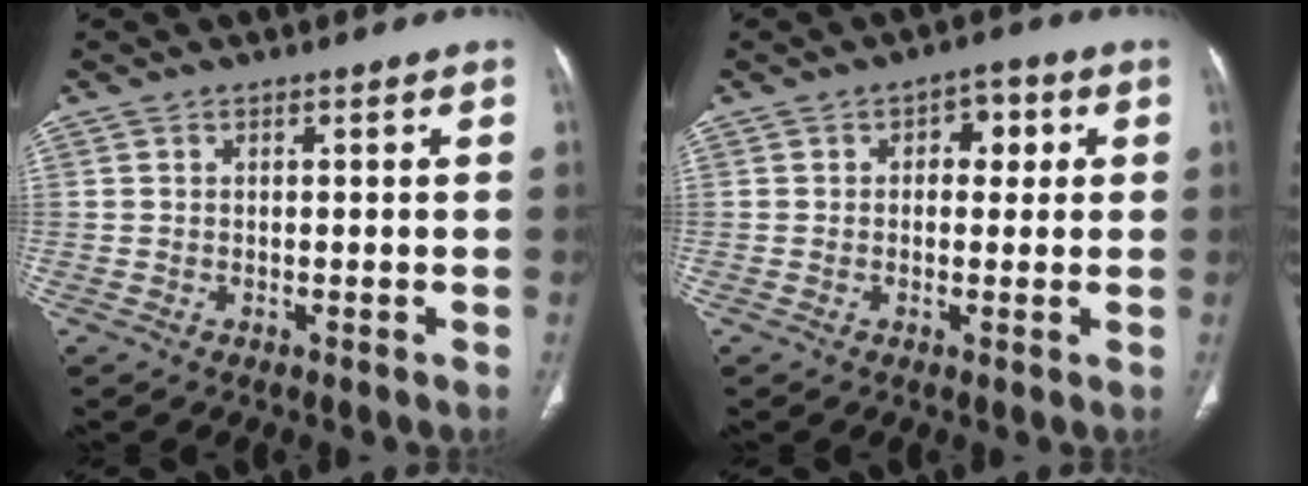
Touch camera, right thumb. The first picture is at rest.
{"total": 4.7, "force": [1.0, 3.1, 3.4], "torque": [-0.017, 0.005, 0.007]}